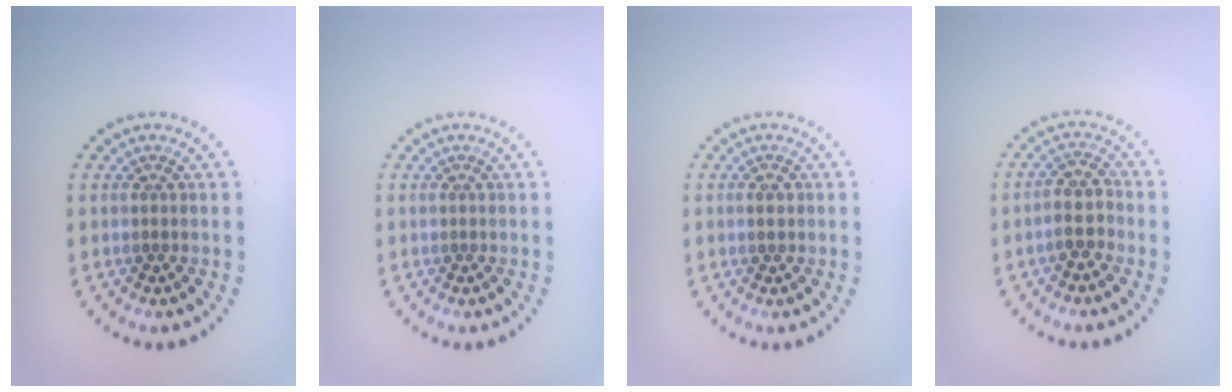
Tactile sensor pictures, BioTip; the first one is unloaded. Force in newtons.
{"total": 0.0}
{"total": 1.2, "press": 1.2, "slide": 0.0}
{"total": 2.6, "press": 2.3, "slide": 1.1}